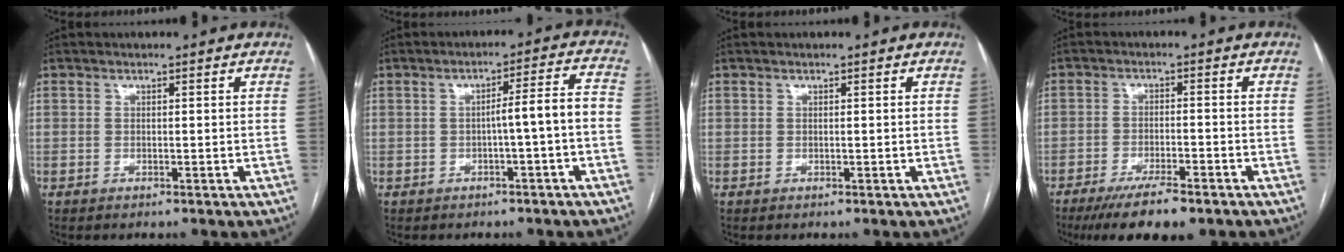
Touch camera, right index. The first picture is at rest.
{"total": 5.2, "force": [-1.3, -0.1, 5.0], "torque": [-0.066, 0.020, -0.016]}
{"total": 0.0}
{"total": 8.5, "force": [-6.2, 1.8, 5.5], "torque": [-0.088, -0.014, -0.100]}